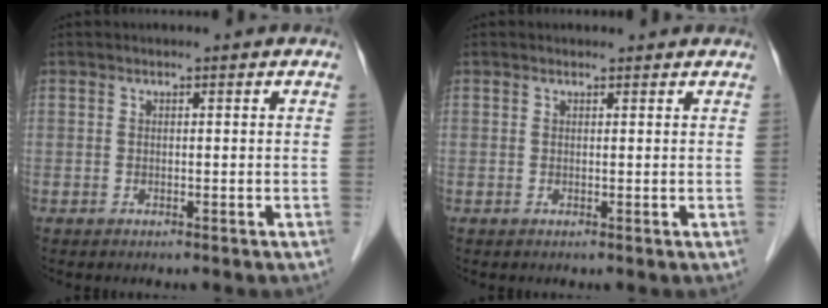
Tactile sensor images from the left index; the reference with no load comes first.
{"total": 1.2, "force": [1.2, 0.4, 0.3], "torque": [-0.014, 0.011, 0.016]}